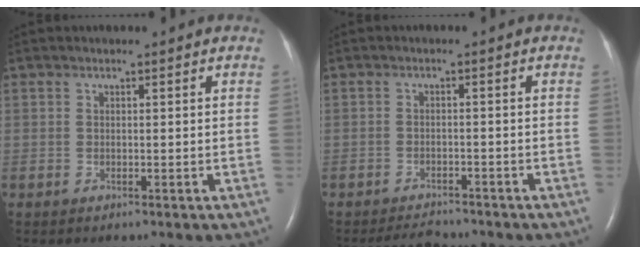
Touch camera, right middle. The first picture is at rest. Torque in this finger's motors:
{"motor_torque": [0.00, 0.00, 0.00, 0.00]}